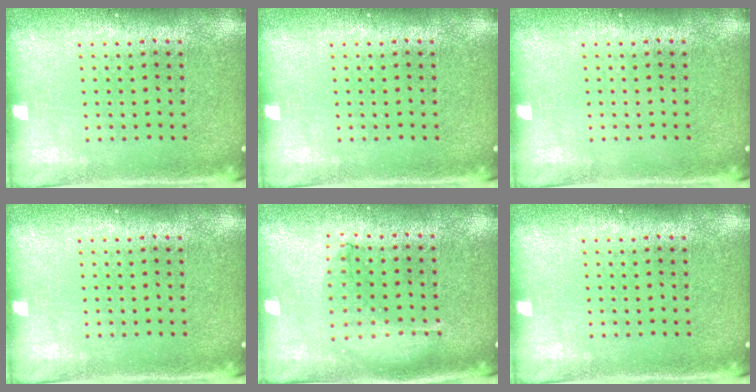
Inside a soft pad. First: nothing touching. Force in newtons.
{"total": 0.0}
{"total": 0.0}
{"total": 0.0}
{"total": 0.7, "press": 0.7, "slide": 0.2}
{"total": 0.0}